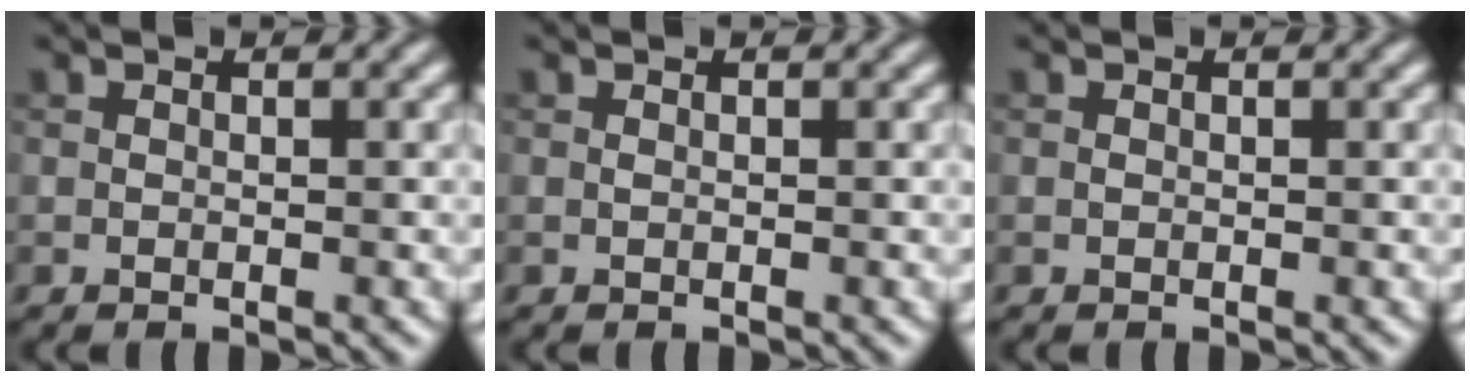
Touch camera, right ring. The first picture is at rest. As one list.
[{"total": 0.0}, {"total": 0.0}]